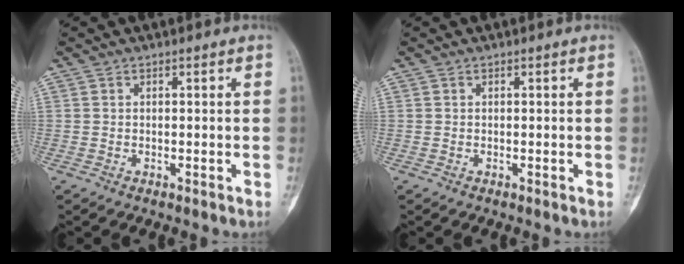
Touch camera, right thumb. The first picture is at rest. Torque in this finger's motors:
{"motor_torque": [0.00, 0.00, 0.04, 0.04, 0.03]}